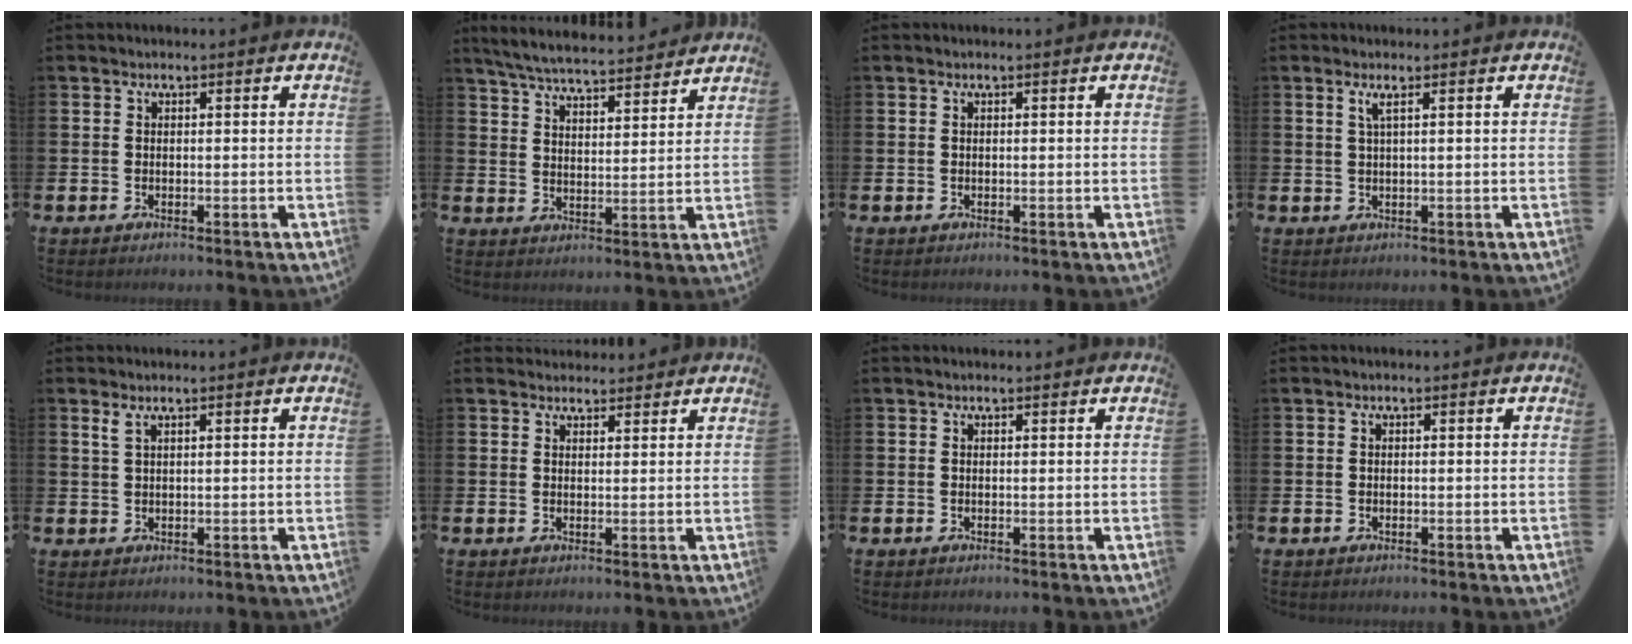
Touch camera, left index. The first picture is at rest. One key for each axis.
{"total": 6.1, "fx": 6.0, "fy": 0.6, "fz": 1.4, "tx": -0.052, "ty": -0.036, "tz": 0.106}
{"total": 0.0}
{"total": 1.5, "fx": 0.8, "fy": -0.1, "fz": 1.3, "tx": -0.034, "ty": 0.002, "tz": 0.014}
{"total": 1.3, "fx": 0.9, "fy": 0.2, "fz": 0.9, "tx": -0.016, "ty": 0.001, "tz": 0.016}
{"total": 2.2, "fx": 2.1, "fy": 0.7, "fz": -0.1, "tx": 0.007, "ty": -0.009, "tz": 0.037}
{"total": 0.0}
{"total": 0.0}